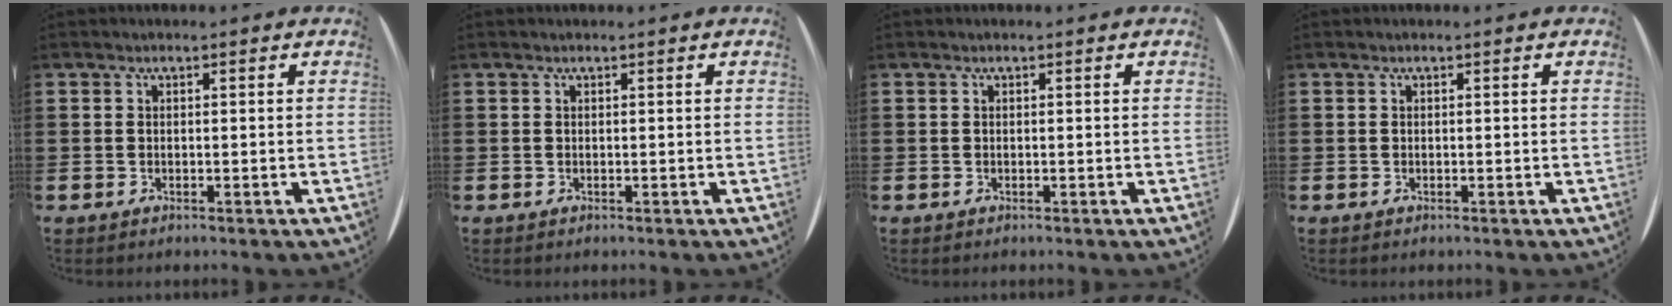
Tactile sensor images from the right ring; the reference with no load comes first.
{"total": 0.0}
{"total": 0.0}
{"total": 0.0}